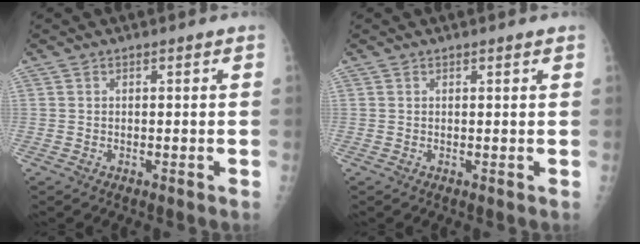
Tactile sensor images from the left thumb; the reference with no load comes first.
{"total": 0.8, "force": [0.6, 0.0, 0.5], "torque": [-0.007, -0.001, 0.009]}